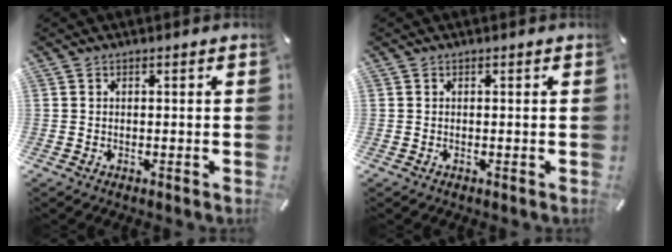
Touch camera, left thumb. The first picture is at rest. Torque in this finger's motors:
{"motor_torque": [0.00, 0.00, 0.00, 0.00, 0.00]}